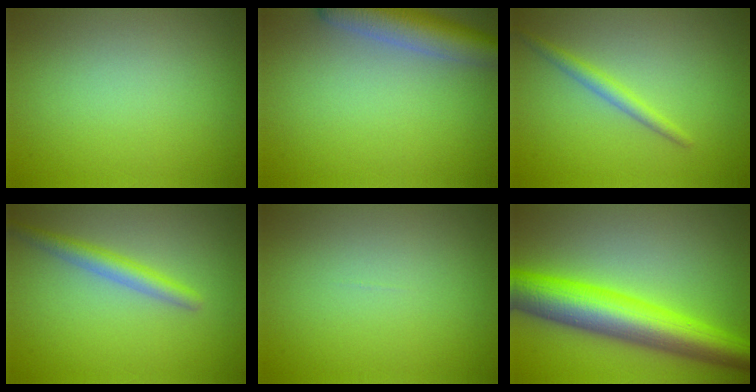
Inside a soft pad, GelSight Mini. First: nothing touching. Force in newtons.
{"total": 5.7, "press": 5.6, "slide": 0.3}
{"total": 1.7, "press": 1.7, "slide": 0.1}
{"total": 2.4, "press": 2.4, "slide": 0.1}
{"total": 0.0}
{"total": 9.4, "press": 9.4, "slide": 0.0}